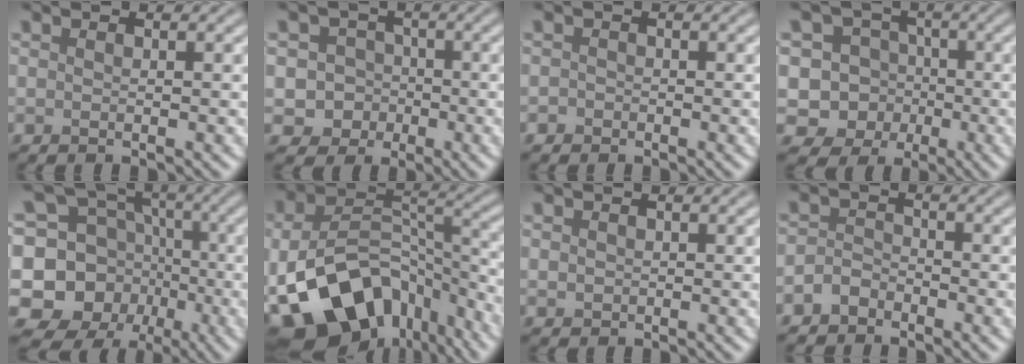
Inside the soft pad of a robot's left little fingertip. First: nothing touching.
{"total": 4.6, "force": [-1.2, 4.4, 0.8], "torque": [0.010, 0.005, -0.037]}
{"total": 0.6, "force": [-0.4, 0.5, 0.0], "torque": [0.002, 0.000, -0.009]}
{"total": 10.1, "force": [-2.1, 9.7, 2.1], "torque": [-0.043, 0.017, -0.060]}
{"total": 11.1, "force": [-2.1, 10.2, 4.1], "torque": [-0.089, -0.012, -0.047]}
{"total": 14.2, "force": [-7.3, 8.9, 8.3], "torque": [-0.169, -0.012, -0.111]}
{"total": 0.6, "force": [0.1, 0.6, 0.2], "torque": [-0.002, -0.004, 0.001]}
{"total": 1.7, "force": [-1.3, 1.0, 0.4], "torque": [-0.008, 0.008, -0.031]}